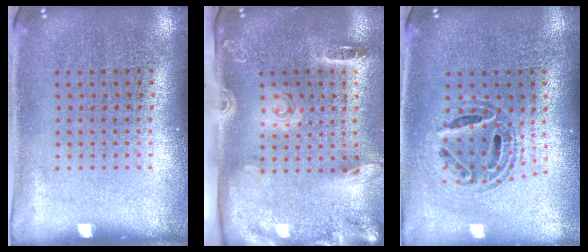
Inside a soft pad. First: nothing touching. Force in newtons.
{"total": 2.7, "press": 1.9, "slide": 2.0}
{"total": 0.9, "press": 0.9, "slide": 0.1}